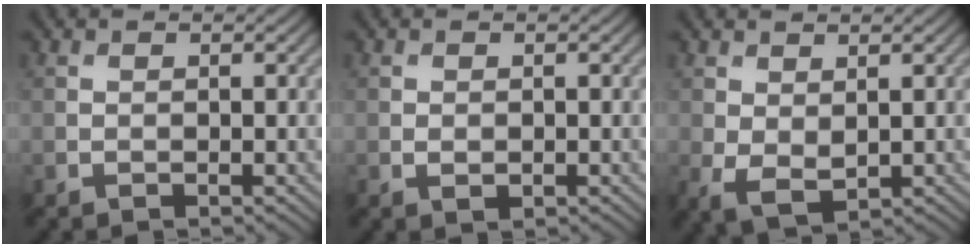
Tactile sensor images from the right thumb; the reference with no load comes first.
{"total": 0.9, "force": [-0.2, 0.7, 0.6], "torque": [-0.011, -0.004, -0.004]}
{"total": 3.4, "force": [0.4, 2.0, 2.7], "torque": [-0.066, -0.008, 0.011]}